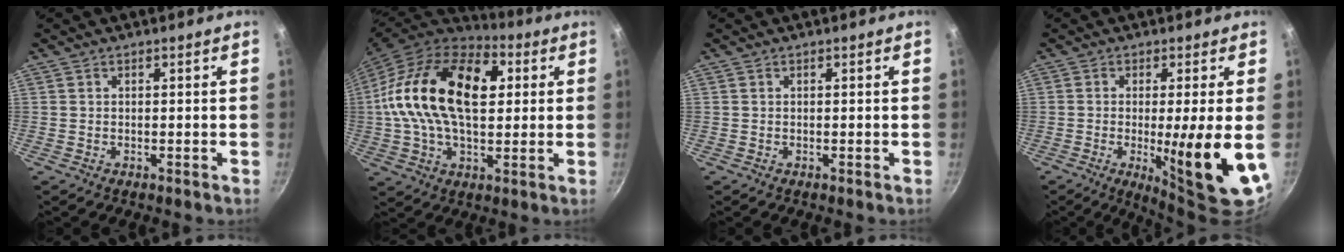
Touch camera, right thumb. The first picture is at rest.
{"total": 25.6, "force": [4.7, 15.0, 20.2], "torque": [-0.357, 0.019, 0.061]}
{"total": 0.0}
{"total": 13.4, "force": [-2.5, 1.3, 13.0], "torque": [-0.185, -0.016, -0.033]}